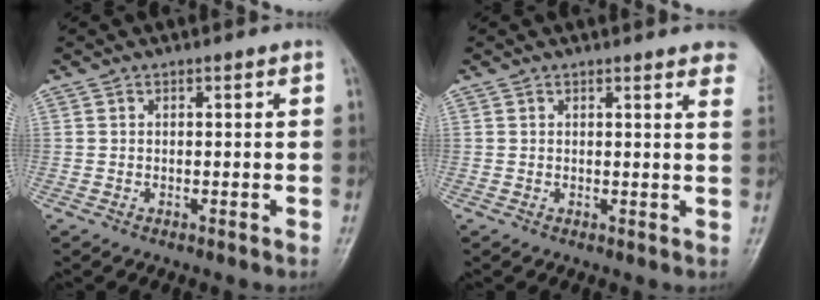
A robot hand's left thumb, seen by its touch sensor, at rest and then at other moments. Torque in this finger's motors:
{"motor_torque": [1.20, 0.35, 0.58, -0.75, 0.00]}